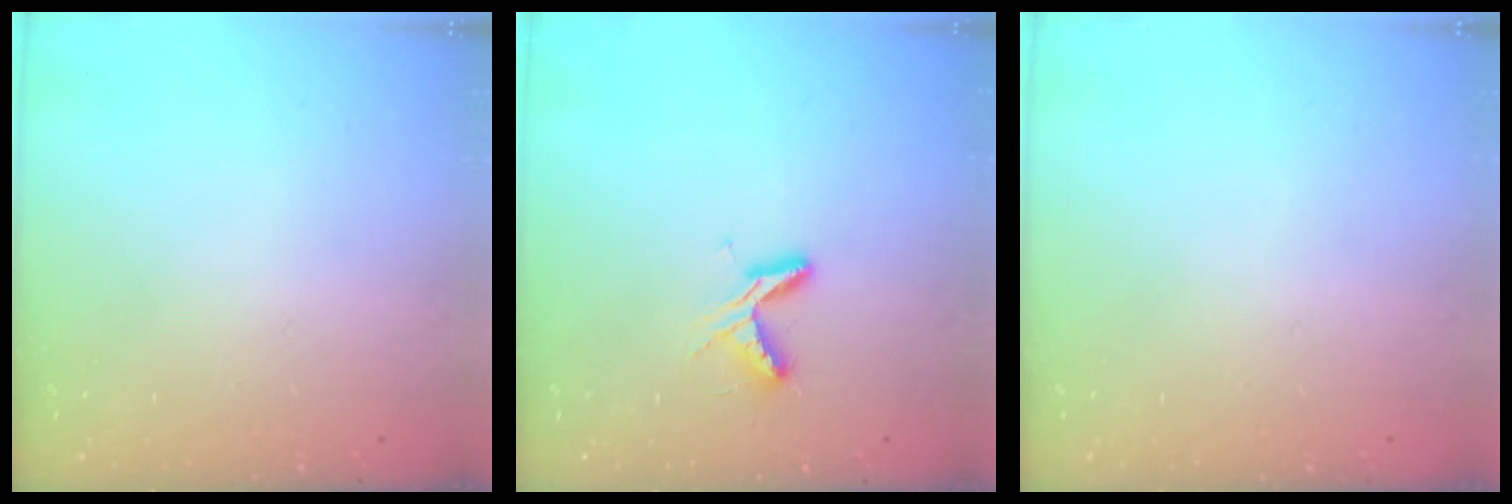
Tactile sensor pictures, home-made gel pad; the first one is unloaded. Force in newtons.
{"total": 5.3, "press": 5.3, "slide": 0.5}
{"total": 0.0}